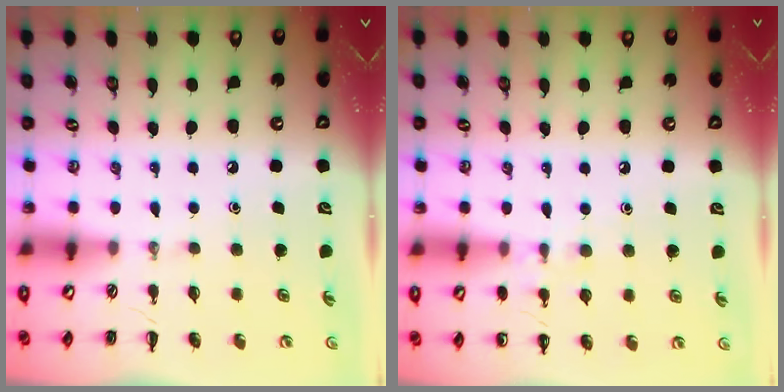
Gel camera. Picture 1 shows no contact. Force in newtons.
{"total": 5.3, "press": 5.0, "slide": 1.7}